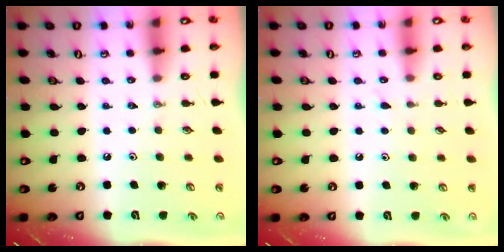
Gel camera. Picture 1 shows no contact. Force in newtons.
{"total": 4.7, "press": 4.6, "slide": 0.5}